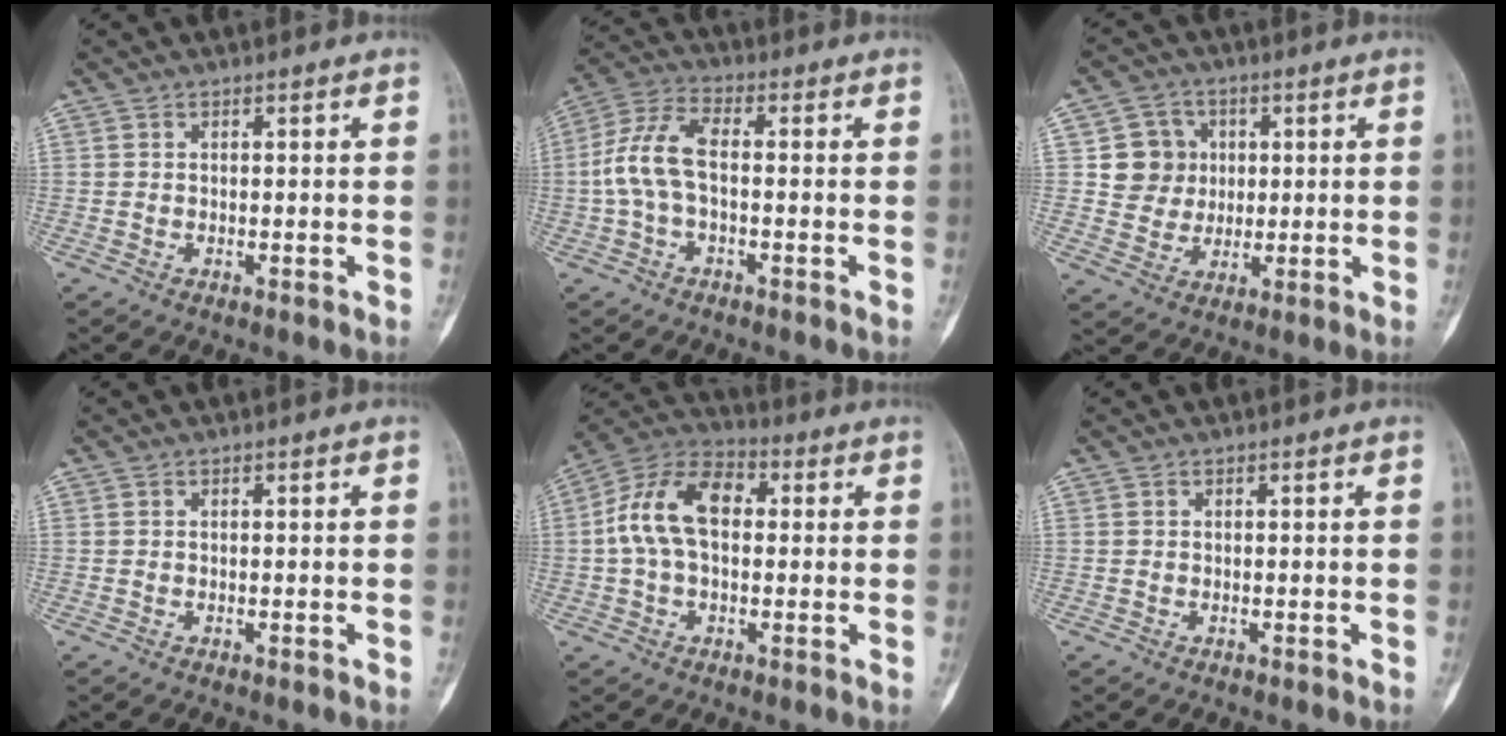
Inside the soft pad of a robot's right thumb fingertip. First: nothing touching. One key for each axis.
{"total": 8.7, "fx": -0.7, "fy": 4.2, "fz": 7.5, "tx": -0.167, "ty": 0.031, "tz": -0.020}
{"total": 8.2, "fx": 1.4, "fy": 7.8, "fz": 2.0, "tx": 0.012, "ty": 0.005, "tz": 0.025}
{"total": 0.0}
{"total": 13.4, "fx": 1.2, "fy": 8.3, "fz": 10.5, "tx": -0.192, "ty": 0.037, "tz": 0.010}
{"total": 0.0}